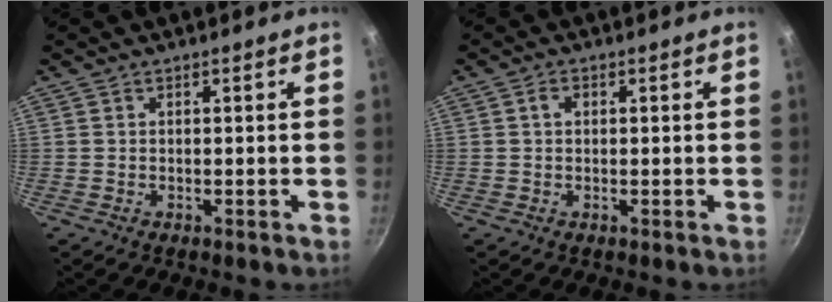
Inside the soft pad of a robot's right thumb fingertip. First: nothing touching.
{"total": 1.7, "force": [0.3, 1.2, 1.2], "torque": [-0.017, 0.005, 0.004]}